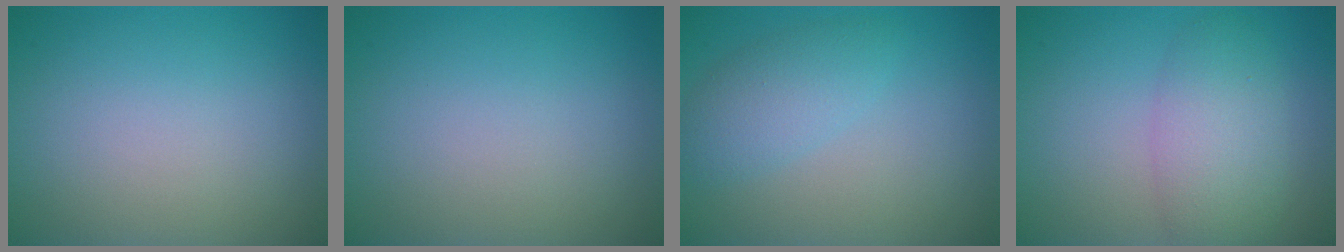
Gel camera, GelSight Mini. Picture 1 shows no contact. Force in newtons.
{"total": 0.0}
{"total": 3.0, "press": 3.0, "slide": 0.2}
{"total": 4.6, "press": 4.6, "slide": 0.2}